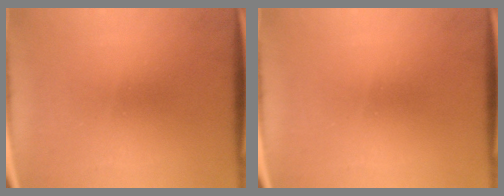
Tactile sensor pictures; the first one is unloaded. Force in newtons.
{"total": 0.0}